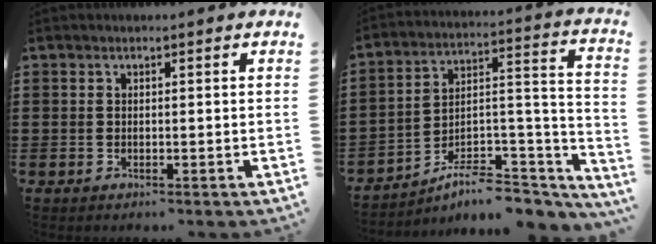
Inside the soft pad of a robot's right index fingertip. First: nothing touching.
{"total": 6.4, "force": [-5.1, 2.2, 3.3], "torque": [-0.048, 0.000, -0.096]}